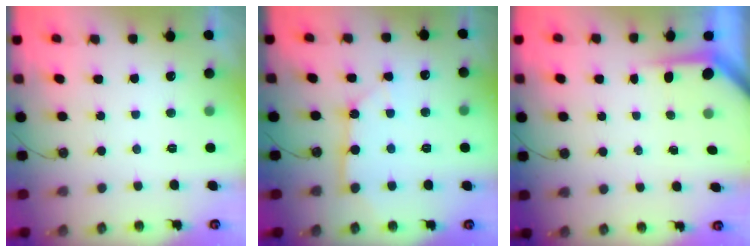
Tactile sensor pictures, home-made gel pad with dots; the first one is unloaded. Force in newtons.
{"total": 8.6, "press": 8.6, "slide": 0.8}
{"total": 3.5, "press": 3.5, "slide": 0.3}